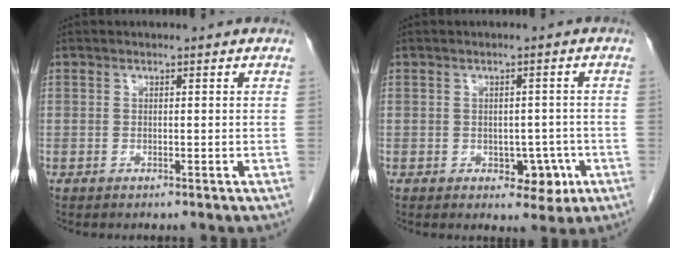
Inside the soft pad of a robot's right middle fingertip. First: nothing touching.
{"total": 4.1, "force": [-1.4, 2.6, 2.9], "torque": [-0.026, 0.004, -0.010]}